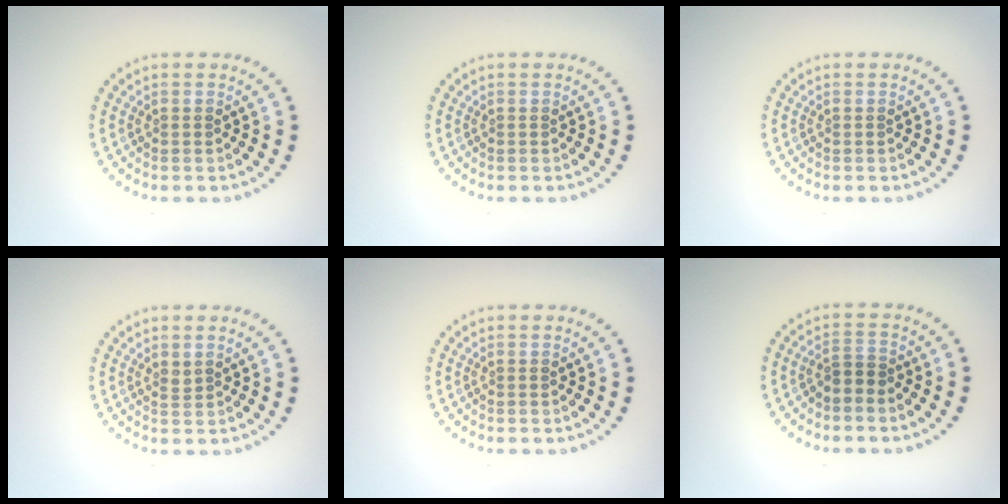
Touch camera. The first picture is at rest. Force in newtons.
{"total": 0.0}
{"total": 0.0}
{"total": 0.7, "press": 0.6, "slide": 0.3}
{"total": 0.0}
{"total": 1.8, "press": 1.4, "slide": 1.1}